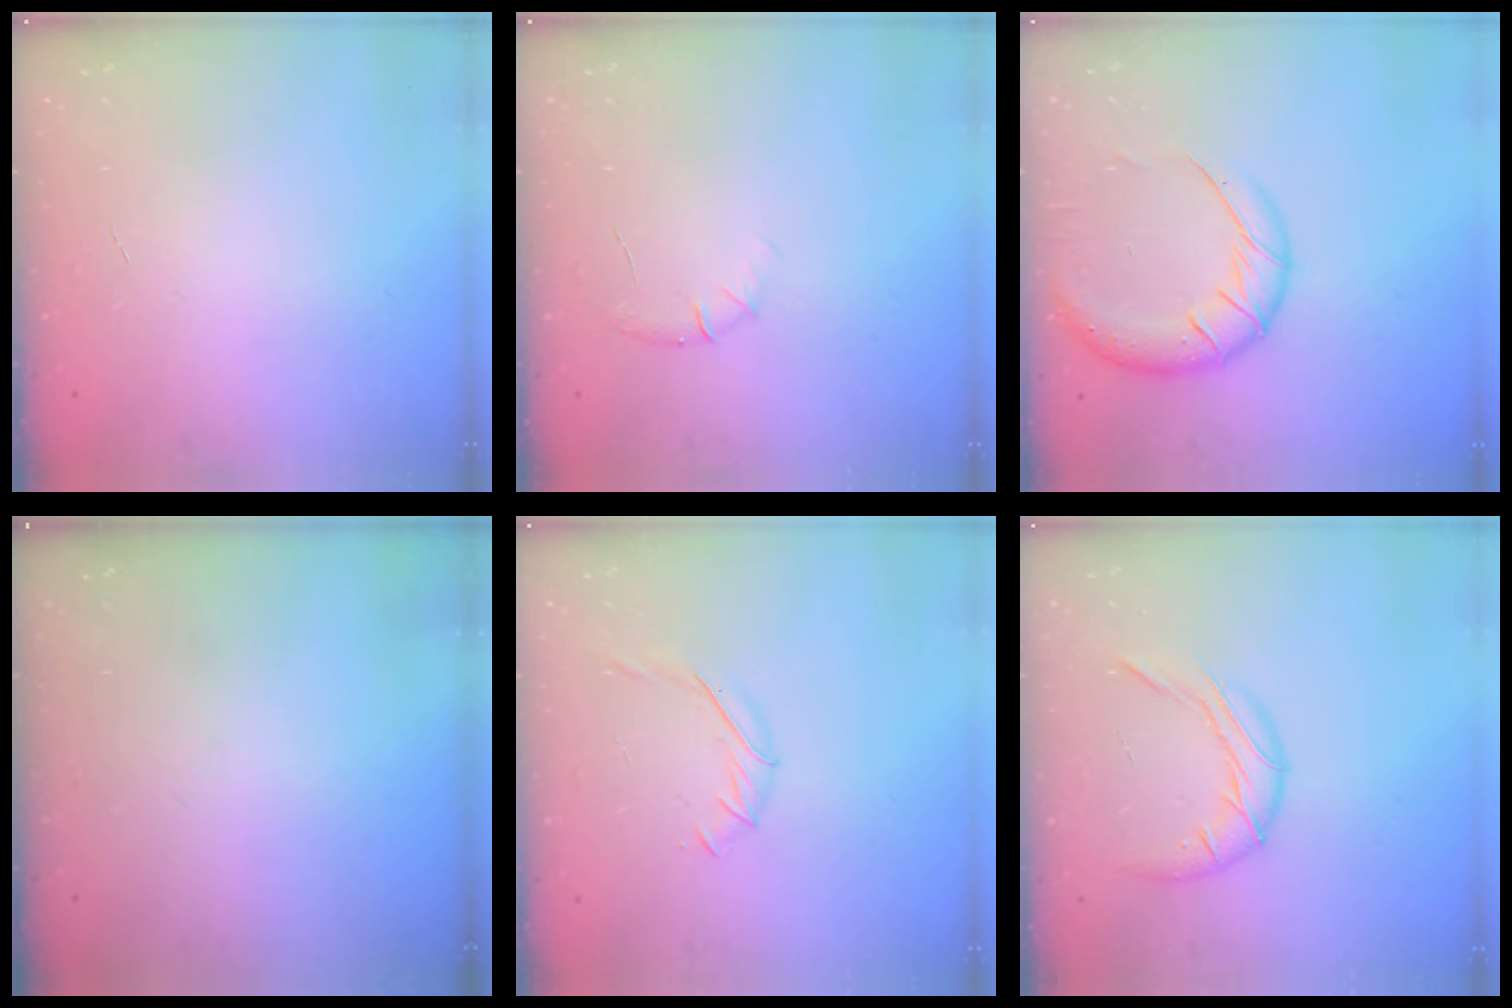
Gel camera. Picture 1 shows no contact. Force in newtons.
{"total": 5.5, "press": 5.2, "slide": 1.6}
{"total": 15.9, "press": 15.5, "slide": 3.4}
{"total": 0.0}
{"total": 3.8, "press": 3.7, "slide": 1.0}
{"total": 12.6, "press": 12.5, "slide": 1.5}